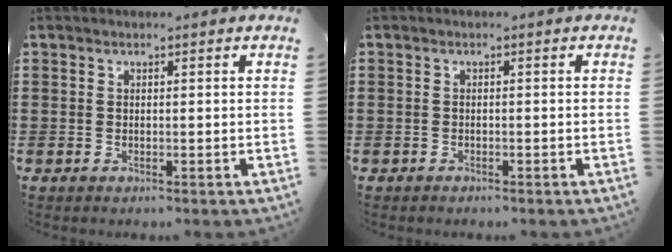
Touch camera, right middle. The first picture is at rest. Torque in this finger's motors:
{"motor_torque": [-0.45, 0.57, -0.02, -0.01]}